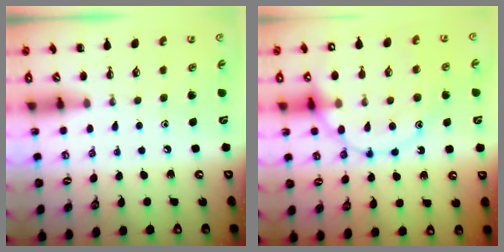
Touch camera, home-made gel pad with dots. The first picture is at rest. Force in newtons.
{"total": 17.8, "press": 17.7, "slide": 1.4}